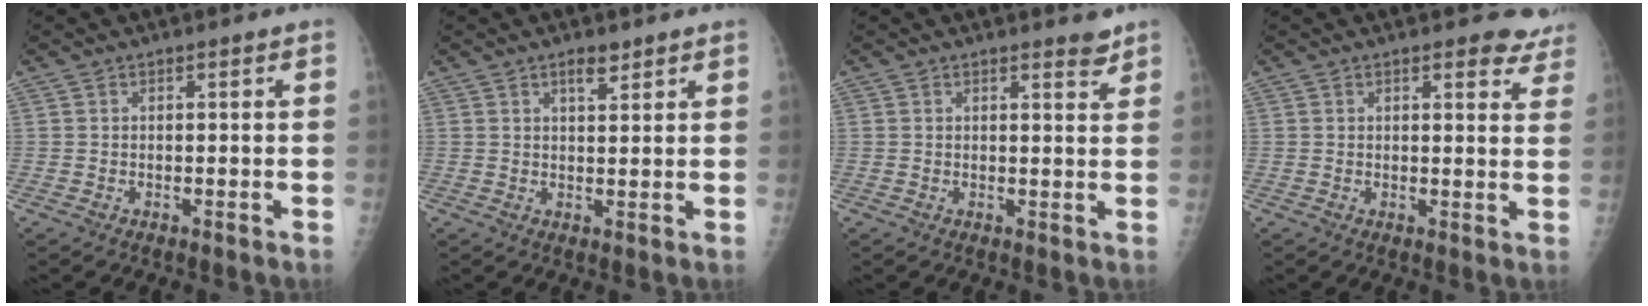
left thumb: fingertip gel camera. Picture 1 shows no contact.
{"total": 2.8, "force": [1.9, 1.1, 1.6], "torque": [-0.013, -0.012, 0.033]}
{"total": 2.2, "force": [1.9, 0.6, 0.9], "torque": [-0.001, -0.015, 0.023]}
{"total": 6.9, "force": [5.8, 2.7, 2.6], "torque": [0.012, -0.028, 0.049]}